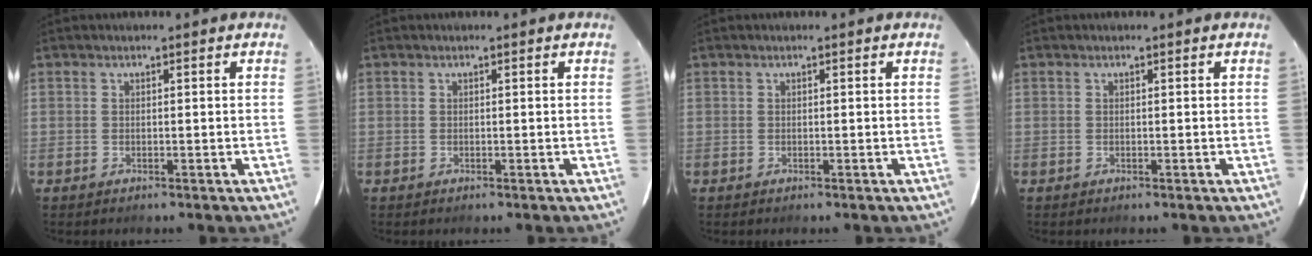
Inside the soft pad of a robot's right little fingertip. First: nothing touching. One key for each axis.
{"total": 0.0}
{"total": 0.0}
{"total": 0.0}